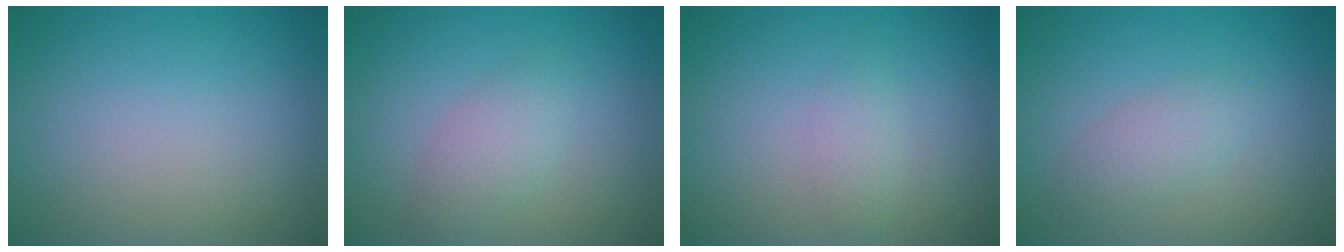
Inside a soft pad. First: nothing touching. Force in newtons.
{"total": 2.2, "press": 2.2, "slide": 0.0}
{"total": 1.2, "press": 1.2, "slide": 0.1}
{"total": 2.0, "press": 1.9, "slide": 0.1}